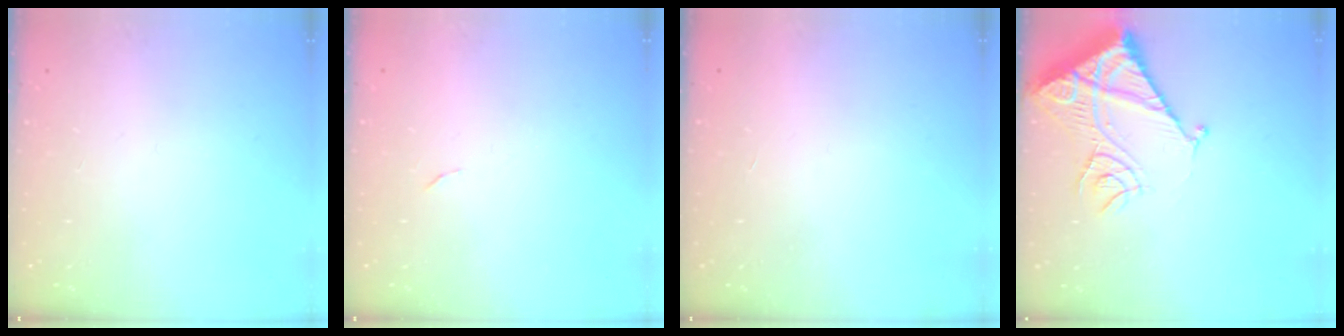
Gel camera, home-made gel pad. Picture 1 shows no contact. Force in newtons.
{"total": 3.7, "press": 3.7, "slide": 0.2}
{"total": 1.7, "press": 1.7, "slide": 0.1}
{"total": 13.7, "press": 13.6, "slide": 1.6}